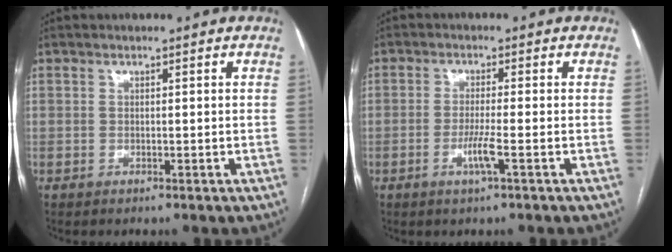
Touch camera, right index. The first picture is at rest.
{"total": 3.5, "force": [-1.4, -0.3, 3.2], "torque": [-0.065, -0.007, -0.028]}